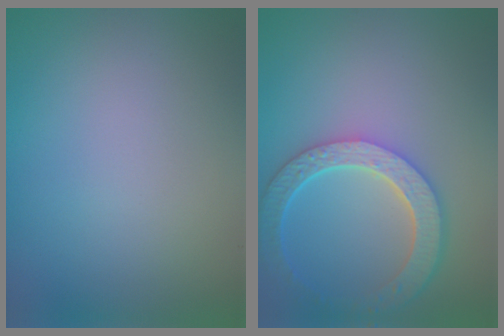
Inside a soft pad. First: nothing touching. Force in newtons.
{"total": 6.0, "press": 4.7, "slide": 3.7}